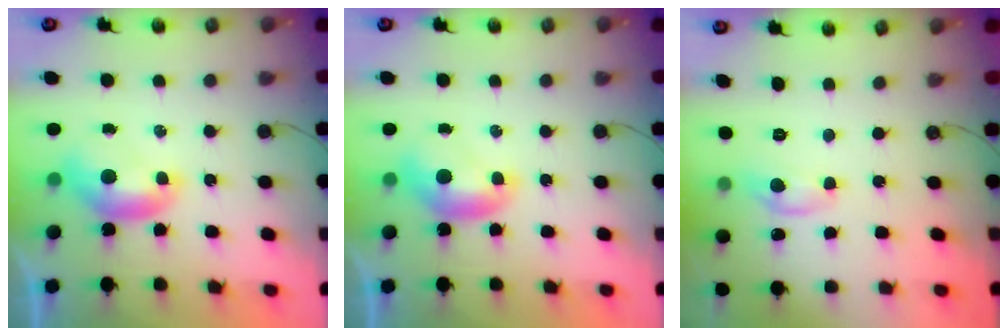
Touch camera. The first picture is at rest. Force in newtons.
{"total": 0.0}
{"total": 1.4, "press": 1.4, "slide": 0.2}